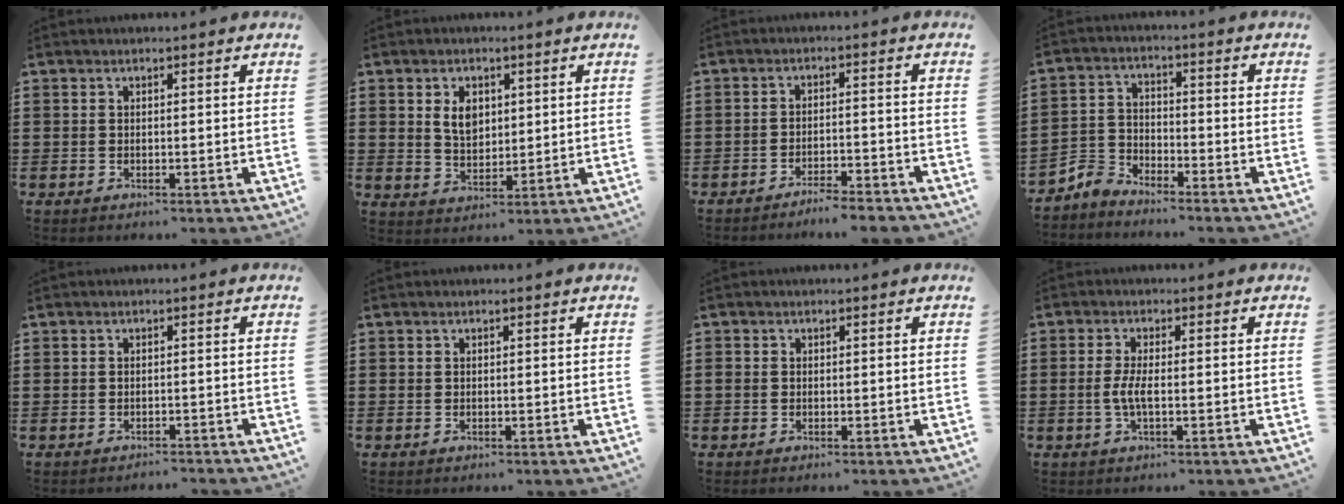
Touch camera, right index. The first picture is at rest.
{"total": 4.8, "force": [1.5, 3.2, 3.3], "torque": [-0.067, 0.009, 0.024]}
{"total": 3.2, "force": [-3.2, -0.1, 0.7], "torque": [-0.015, 0.001, -0.066]}
{"total": 4.2, "force": [-4.1, 1.0, 0.4], "torque": [-0.027, 0.002, -0.089]}
{"total": 1.2, "force": [-1.2, 0.2, -0.1], "torque": [-0.003, 0.003, -0.027]}
{"total": 0.0}
{"total": 0.8, "force": [-0.3, 0.7, 0.3], "torque": [-0.006, 0.002, -0.006]}
{"total": 3.5, "force": [-0.8, 0.8, 3.3], "torque": [-0.081, -0.007, -0.022]}